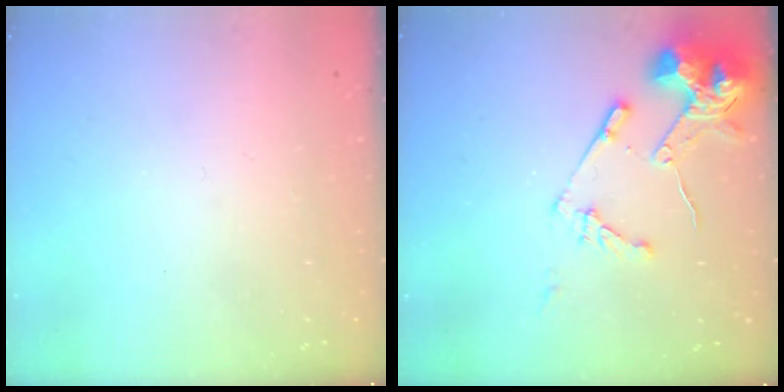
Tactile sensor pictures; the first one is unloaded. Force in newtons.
{"total": 13.4, "press": 13.3, "slide": 1.4}